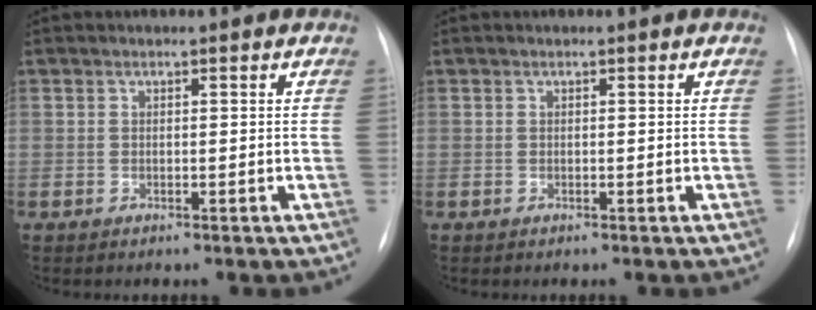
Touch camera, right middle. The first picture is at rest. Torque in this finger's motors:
{"motor_torque": [-0.30, -0.09, 0.02, 0.02]}